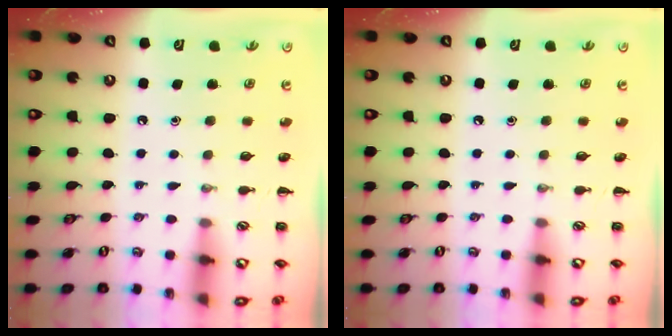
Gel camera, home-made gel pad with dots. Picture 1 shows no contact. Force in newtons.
{"total": 0.0}